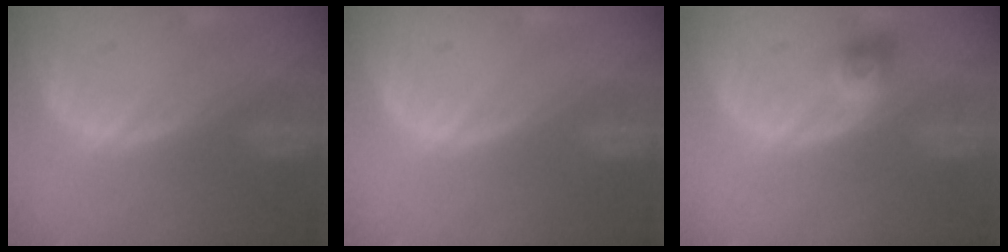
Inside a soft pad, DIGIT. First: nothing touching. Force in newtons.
{"total": 0.0}
{"total": 2.9, "press": 2.7, "slide": 1.2}